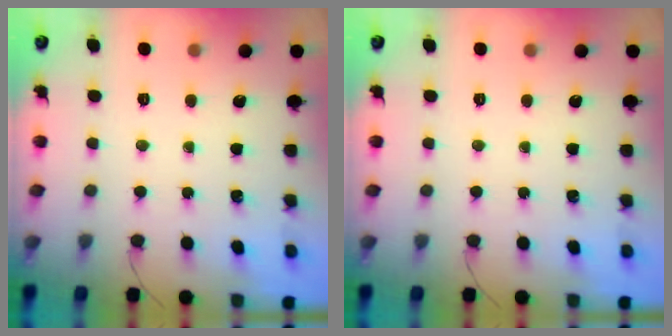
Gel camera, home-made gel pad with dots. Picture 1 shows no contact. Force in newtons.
{"total": 0.0}